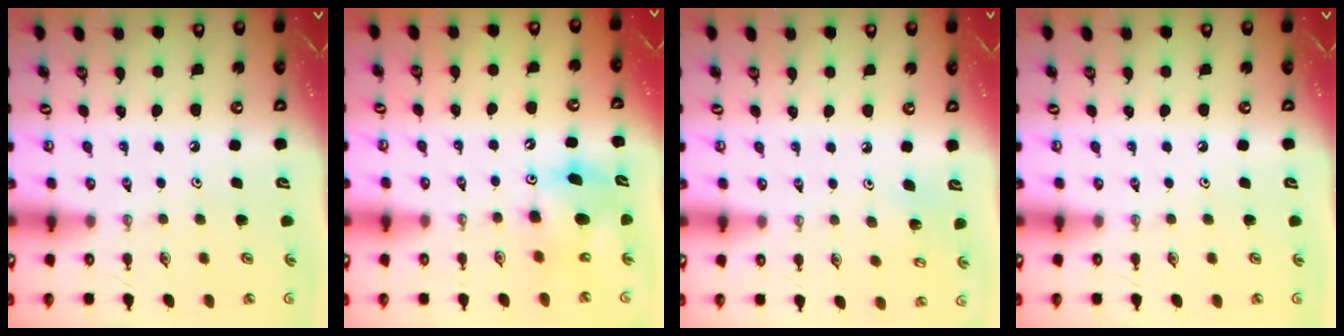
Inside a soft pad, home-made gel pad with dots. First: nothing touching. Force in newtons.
{"total": 8.4, "press": 8.4, "slide": 0.3}
{"total": 4.2, "press": 4.2, "slide": 0.3}
{"total": 0.0}